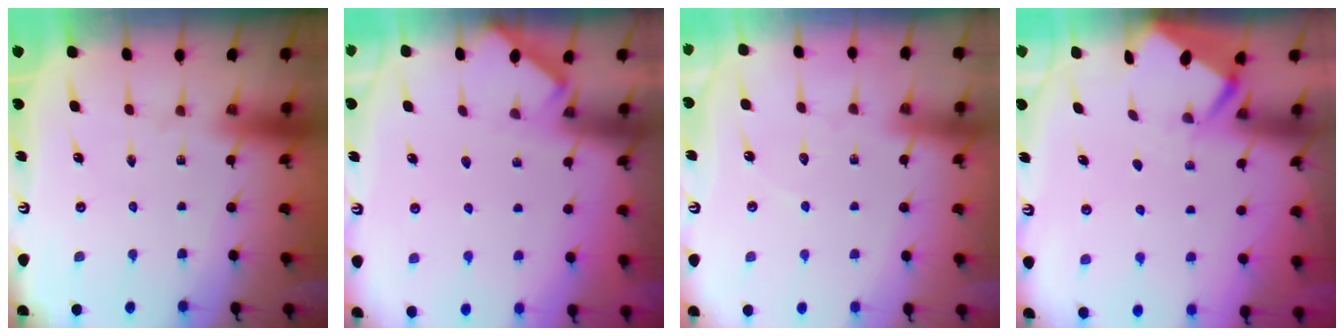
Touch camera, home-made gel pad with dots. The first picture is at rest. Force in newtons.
{"total": 1.9, "press": 1.8, "slide": 0.3}
{"total": 2.9, "press": 2.9, "slide": 0.2}
{"total": 2.9, "press": 2.9, "slide": 0.3}